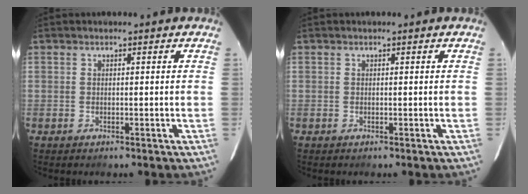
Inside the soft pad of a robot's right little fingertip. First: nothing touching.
{"total": 0.0}